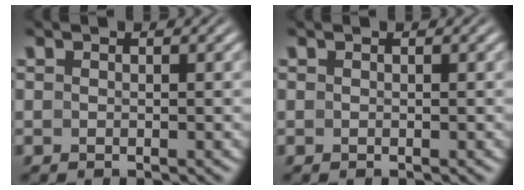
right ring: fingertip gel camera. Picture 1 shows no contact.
{"total": 0.0}